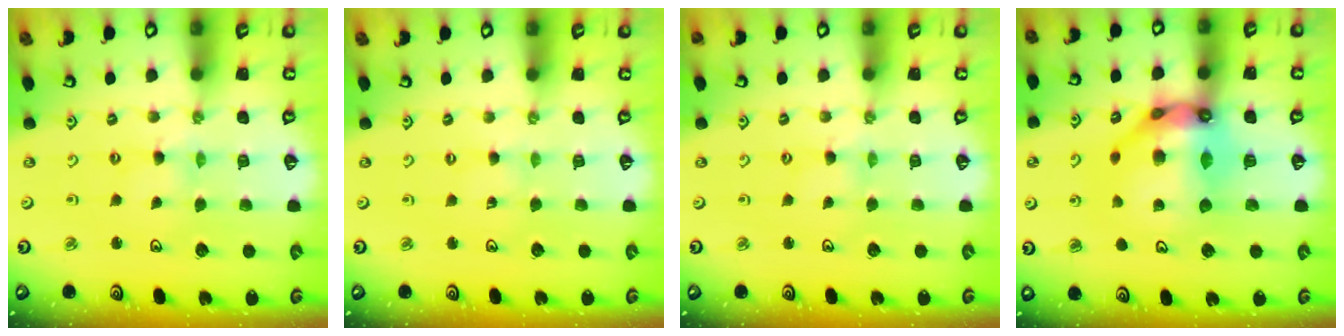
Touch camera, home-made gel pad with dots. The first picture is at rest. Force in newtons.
{"total": 0.0}
{"total": 1.1, "press": 1.1, "slide": 0.1}
{"total": 16.1, "press": 16.0, "slide": 1.8}